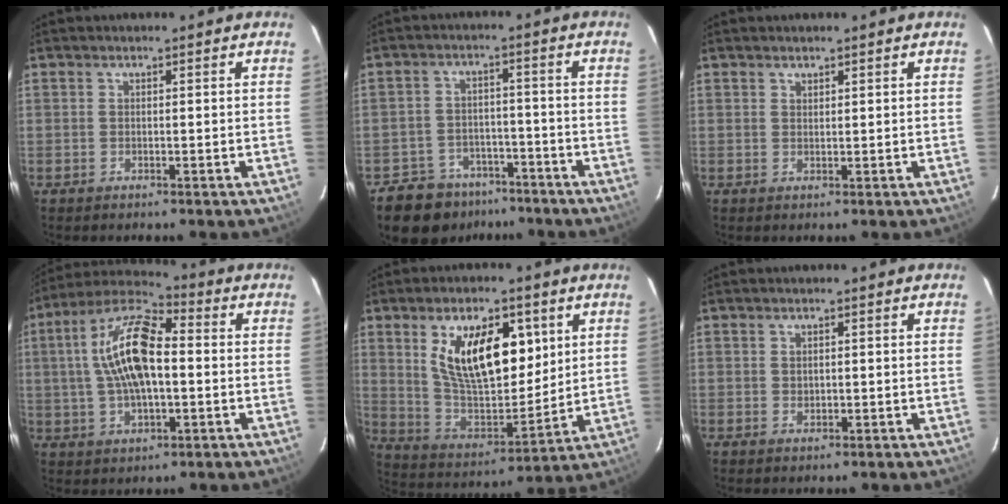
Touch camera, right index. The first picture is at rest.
{"total": 10.3, "force": [-7.5, 6.7, 2.4], "torque": [-0.070, 0.017, -0.104]}
{"total": 0.8, "force": [0.7, 0.4, 0.1], "torque": [-0.001, 0.002, 0.014]}
{"total": 15.1, "force": [0.8, 6.4, 13.6], "torque": [-0.263, 0.019, 0.009]}
{"total": 18.1, "force": [6.5, 8.5, 14.6], "torque": [-0.253, 0.003, 0.128]}
{"total": 1.1, "force": [0.2, 0.9, 0.5], "torque": [-0.007, 0.003, 0.006]}